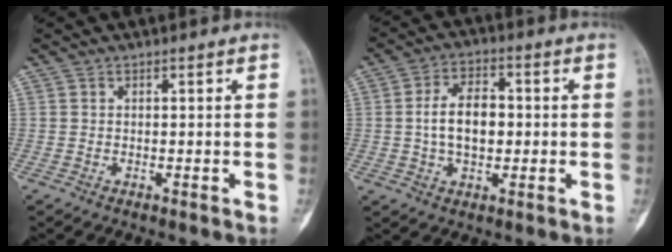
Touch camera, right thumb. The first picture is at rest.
{"total": 8.9, "force": [-0.1, 5.5, 7.0], "torque": [-0.105, 0.015, -0.005]}